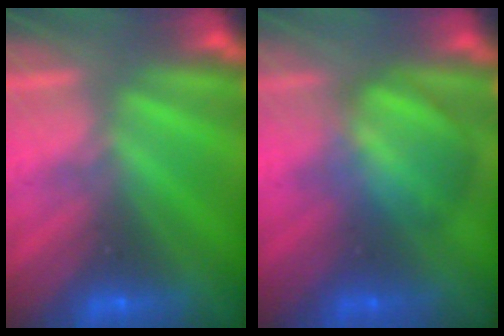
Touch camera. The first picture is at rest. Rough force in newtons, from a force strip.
{"total": 2.8}